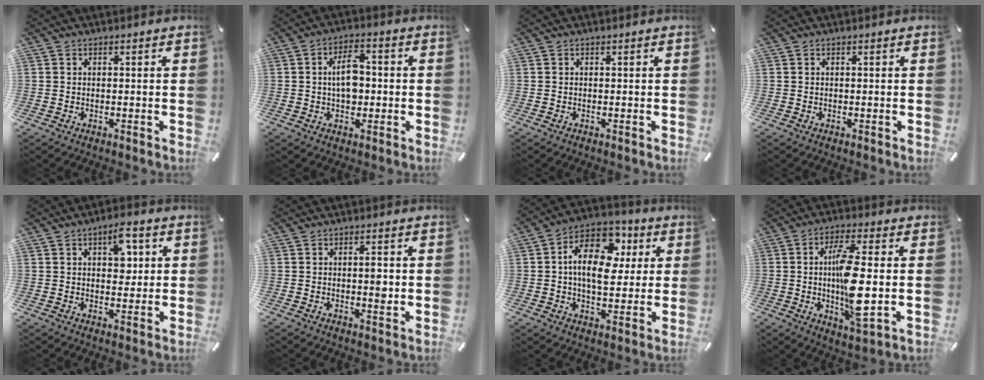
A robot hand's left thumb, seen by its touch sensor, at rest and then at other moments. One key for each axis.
{"total": 7.7, "fx": -0.1, "fy": 4.6, "fz": 6.2, "tx": -0.111, "ty": 0.005, "tz": -0.006}
{"total": 0.0}
{"total": 0.0}
{"total": 7.1, "fx": 2.3, "fy": 4.1, "fz": 5.4, "tx": -0.061, "ty": -0.007, "tz": 0.031}
{"total": 3.6, "fx": 0.1, "fy": 1.5, "fz": 3.2, "tx": -0.046, "ty": -0.004, "tz": -0.002}
{"total": 15.8, "fx": 3.5, "fy": 10.5, "fz": 11.3, "tx": -0.195, "ty": -0.014, "tz": 0.060}
{"total": 13.3, "fx": -0.2, "fy": 3.9, "fz": 12.7, "tx": -0.242, "ty": -0.021, "tz": -0.010}